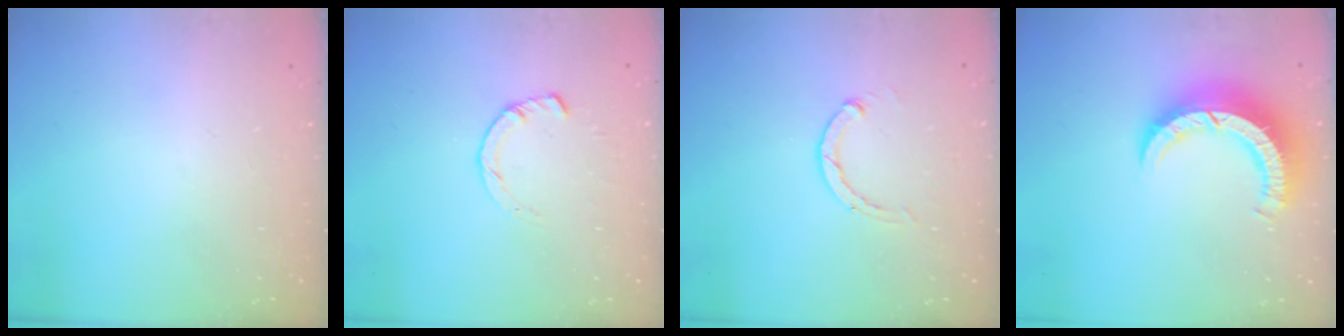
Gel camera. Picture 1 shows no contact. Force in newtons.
{"total": 3.0, "press": 3.0, "slide": 0.4}
{"total": 2.8, "press": 2.8, "slide": 0.5}
{"total": 10.3, "press": 10.2, "slide": 1.2}